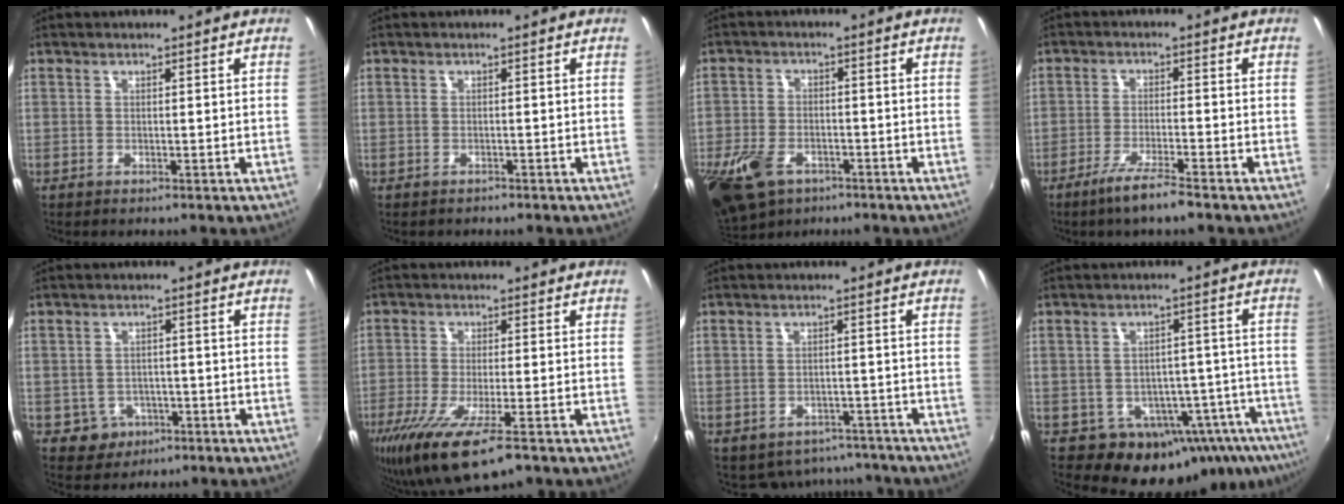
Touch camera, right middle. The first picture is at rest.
{"total": 1.0, "force": [-0.7, 0.7, 0.0], "torque": [-0.003, 0.001, -0.010]}
{"total": 13.9, "force": [-7.6, 8.5, 8.0], "torque": [-0.203, -0.030, -0.135]}
{"total": 5.9, "force": [-4.4, 0.2, 4.0], "torque": [-0.092, -0.007, -0.081]}
{"total": 5.8, "force": [-2.2, 5.2, 1.4], "torque": [-0.043, 0.007, -0.021]}
{"total": 13.6, "force": [-8.4, 2.9, 10.4], "torque": [-0.213, -0.052, -0.145]}
{"total": 10.0, "force": [-7.5, 5.9, 3.1], "torque": [-0.075, 0.000, -0.087]}
{"total": 15.5, "force": [-8.9, 10.6, 7.1], "torque": [-0.113, 0.012, -0.088]}